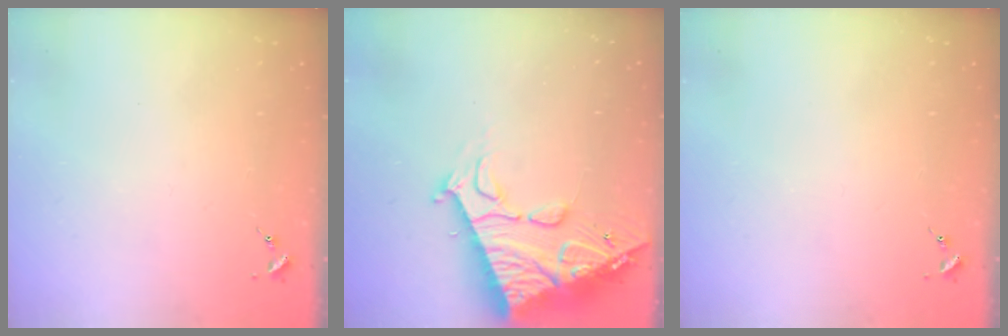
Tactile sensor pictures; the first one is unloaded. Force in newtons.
{"total": 23.0, "press": 22.9, "slide": 2.5}
{"total": 0.0}